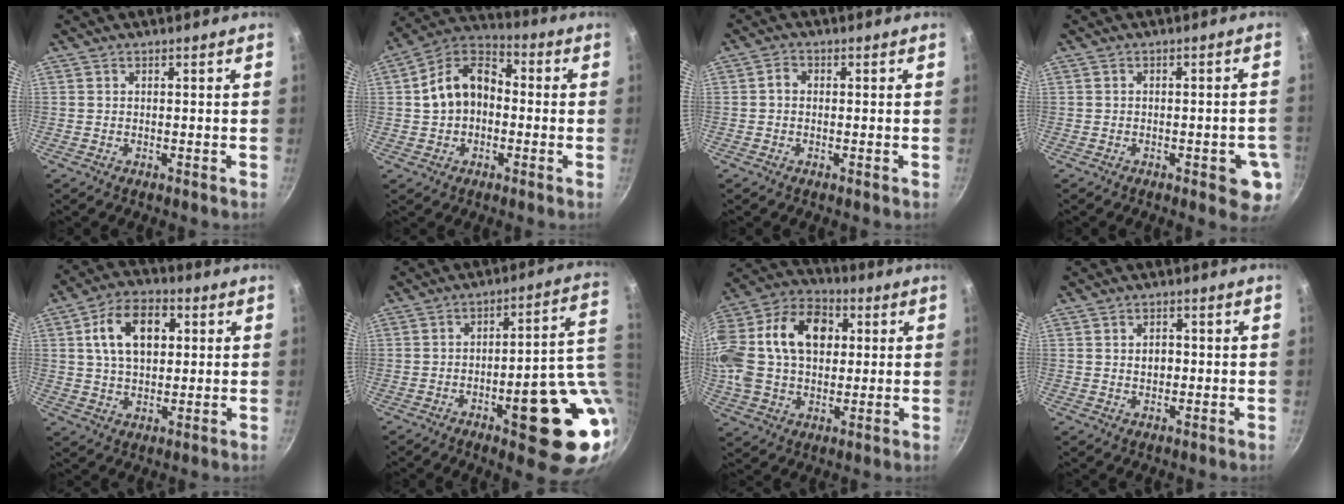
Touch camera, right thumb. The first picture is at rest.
{"total": 12.6, "force": [-0.2, 9.3, 8.5], "torque": [-0.120, 0.044, -0.021]}
{"total": 1.7, "force": [0.0, 1.4, 1.0], "torque": [-0.017, 0.007, -0.003]}
{"total": 6.4, "force": [-2.1, 2.5, 5.5], "torque": [-0.048, 0.008, -0.023]}
{"total": 12.5, "force": [3.1, 8.0, 9.1], "torque": [-0.133, 0.011, 0.046]}
{"total": 19.7, "force": [-2.1, 6.5, 18.5], "torque": [-0.200, 0.006, -0.019]}
{"total": 26.4, "force": [4.8, 18.3, 18.5], "torque": [-0.370, 0.041, 0.072]}
{"total": 2.7, "force": [0.2, 2.0, 1.8], "torque": [-0.016, 0.003, 0.003]}